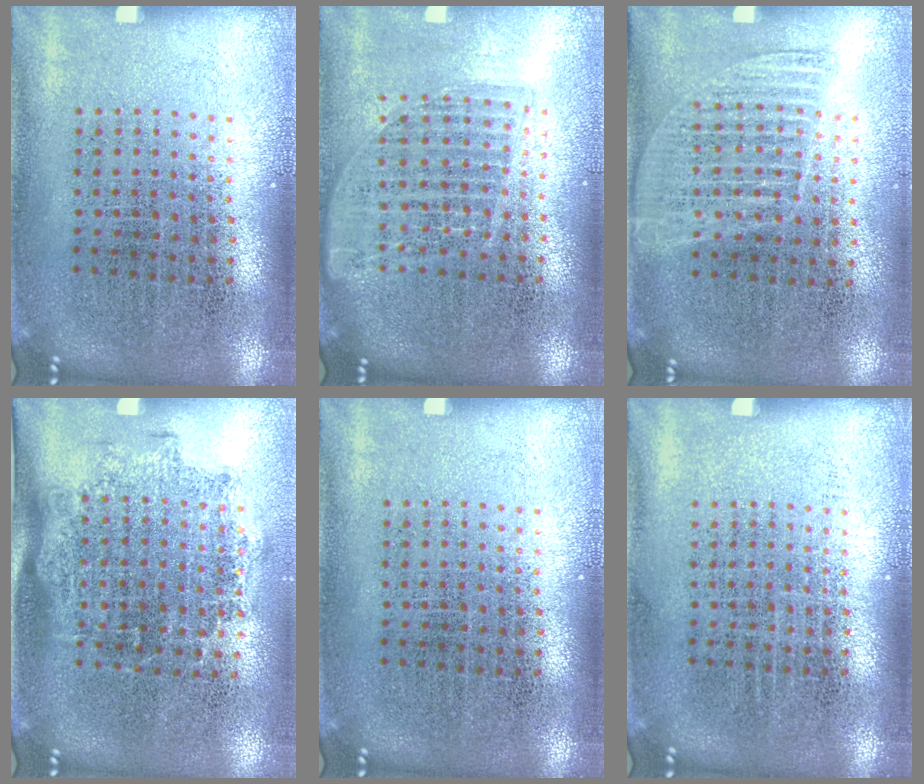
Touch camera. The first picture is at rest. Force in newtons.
{"total": 1.6, "press": 1.4, "slide": 0.8}
{"total": 1.2, "press": 1.1, "slide": 0.5}
{"total": 1.4, "press": 1.1, "slide": 0.8}
{"total": 0.0}
{"total": 0.0}